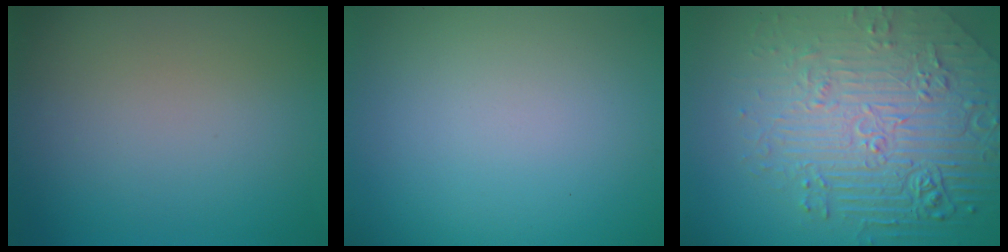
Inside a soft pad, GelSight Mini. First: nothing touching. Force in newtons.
{"total": 0.0}
{"total": 8.9, "press": 6.2, "slide": 6.4}